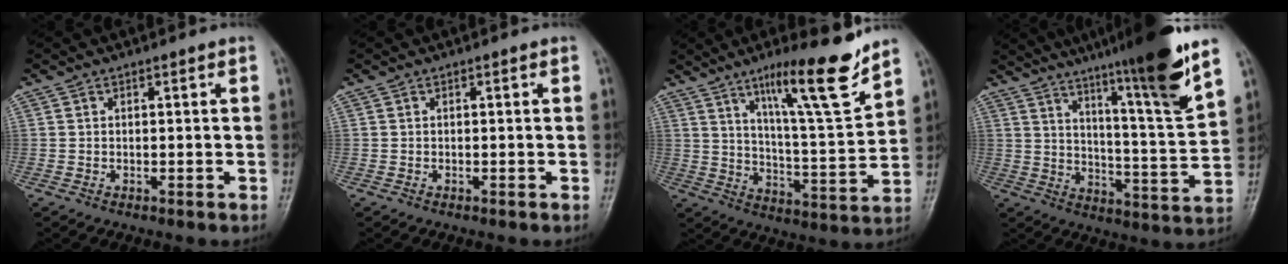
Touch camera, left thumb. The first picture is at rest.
{"total": 0.0}
{"total": 16.3, "force": [11.0, 1.8, 11.8], "torque": [-0.172, -0.070, 0.181]}
{"total": 19.6, "force": [13.6, 0.5, 14.1], "torque": [-0.195, -0.068, 0.206]}